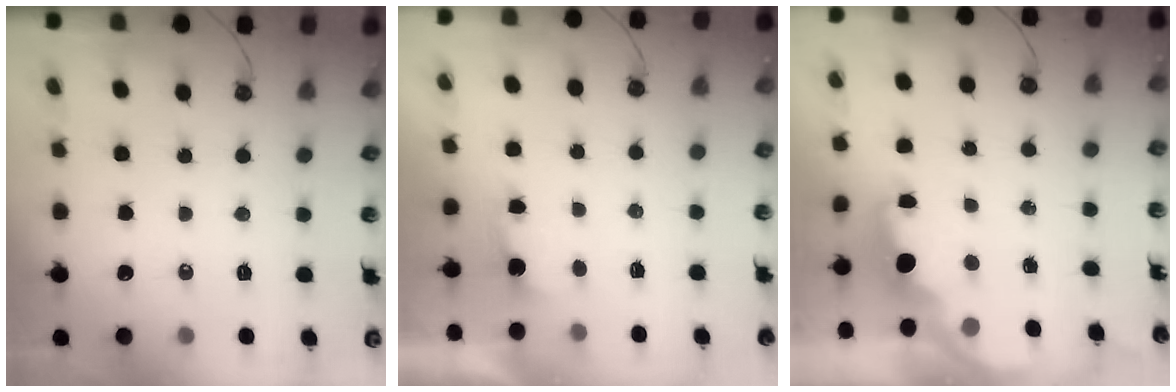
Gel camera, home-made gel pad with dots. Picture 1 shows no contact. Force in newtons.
{"total": 1.6, "press": 1.3, "slide": 0.8}
{"total": 2.3, "press": 2.2, "slide": 0.7}